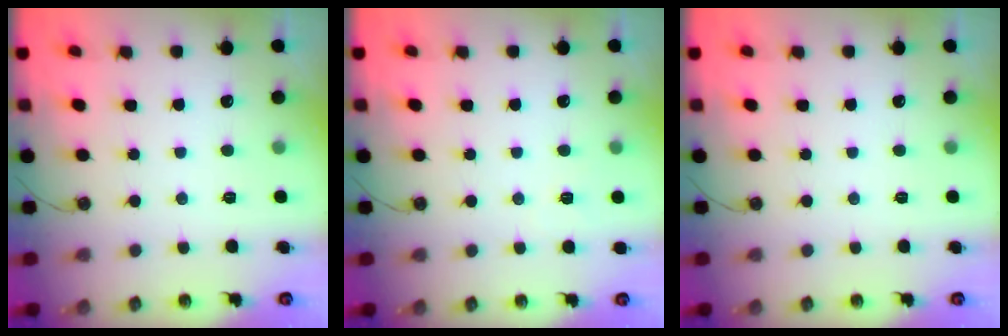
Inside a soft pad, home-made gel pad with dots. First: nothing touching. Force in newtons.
{"total": 2.6, "press": 2.6, "slide": 0.4}
{"total": 0.0}